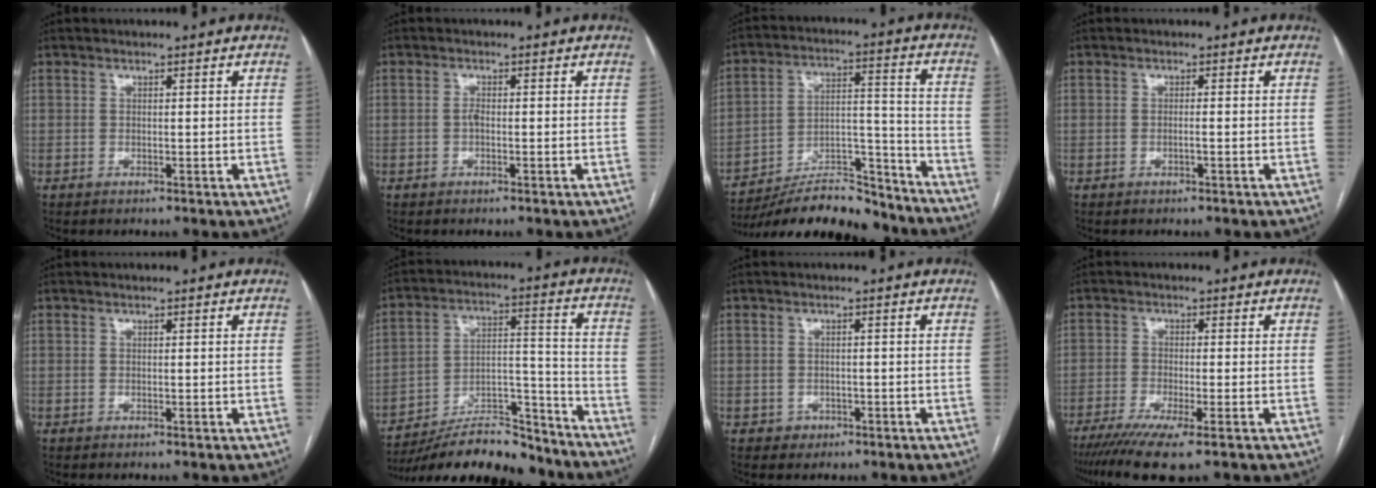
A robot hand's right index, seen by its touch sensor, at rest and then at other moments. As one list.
[{"total": 0.9, "force": [-0.3, 0.3, 0.9], "torque": [-0.018, 0.002, -0.006]}, {"total": 18.4, "force": [-17.2, 3.9, 5.3], "torque": [-0.095, 0.034, -0.272]}, {"total": 0.9, "force": [-0.3, -0.1, 0.8], "torque": [-0.015, 0.001, -0.005]}, {"total": 0.0}, {"total": 19.2, "force": [-17.7, 4.3, 5.9], "torque": [-0.102, 0.033, -0.281]}, {"total": 1.3, "force": [-0.6, 1.1, 0.1], "torque": [-0.001, 0.005, -0.006]}, {"total": 8.9, "force": [-6.2, 0.4, 6.3], "torque": [-0.102, -0.019, -0.100]}]